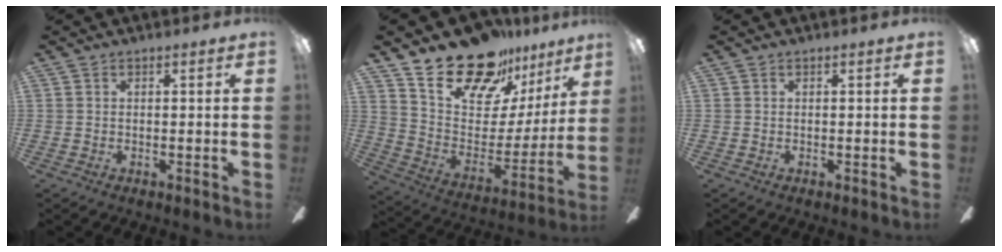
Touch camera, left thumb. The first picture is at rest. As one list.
[{"total": 22.0, "force": [17.2, 9.9, 9.3], "torque": [-0.164, -0.116, 0.311]}, {"total": 0.0}]